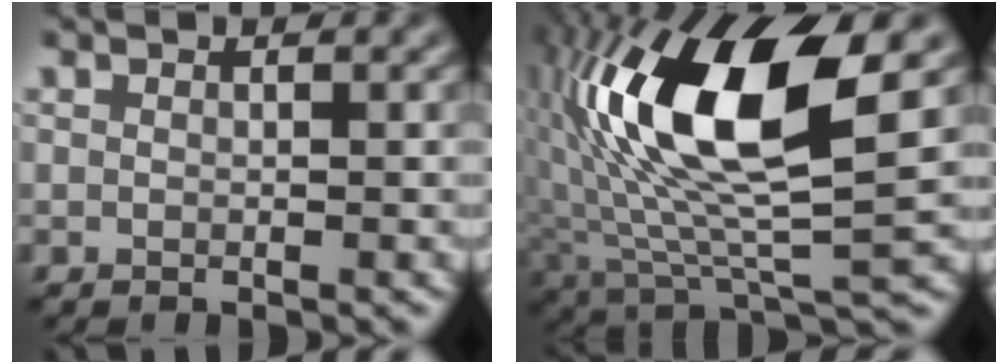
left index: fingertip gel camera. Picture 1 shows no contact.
{"total": 13.9, "force": [3.2, 4.4, 12.8], "torque": [-0.252, 0.009, 0.057]}